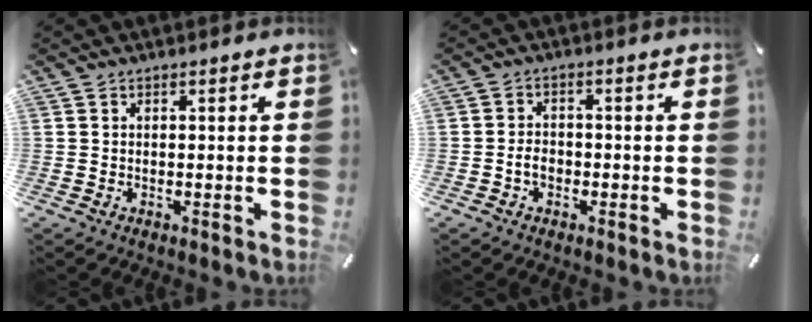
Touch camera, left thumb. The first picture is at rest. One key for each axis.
{"total": 3.3, "fx": -1.0, "fy": 2.4, "fz": 2.0, "tx": -0.037, "ty": 0.008, "tz": -0.020}